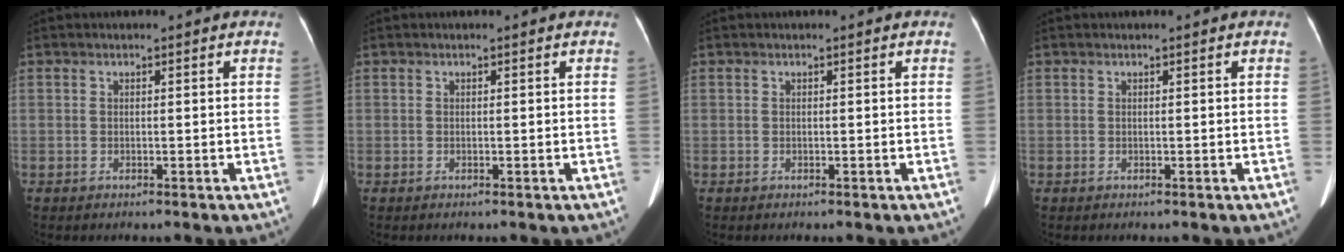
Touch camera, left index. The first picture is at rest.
{"total": 0.0}
{"total": 0.0}
{"total": 0.0}